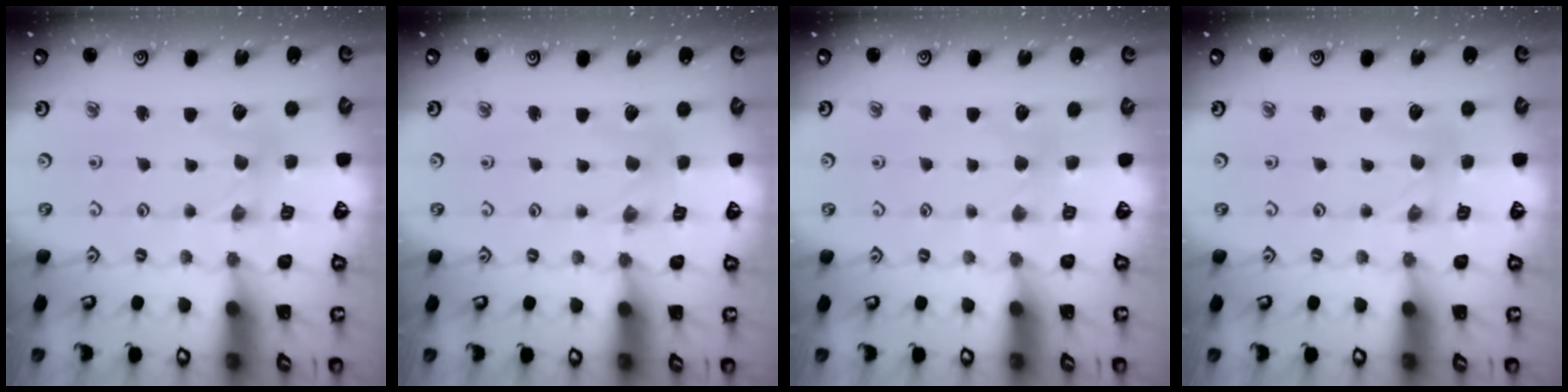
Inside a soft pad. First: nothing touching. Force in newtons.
{"total": 0.0}
{"total": 2.2, "press": 2.2, "slide": 0.4}
{"total": 0.0}